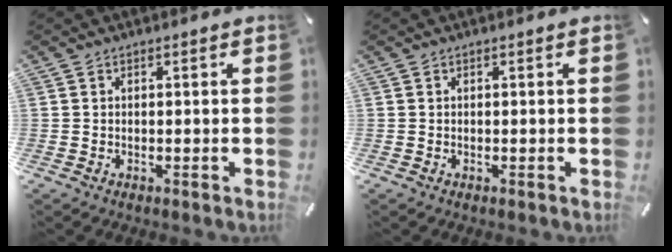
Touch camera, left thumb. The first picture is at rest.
{"total": 0.0}